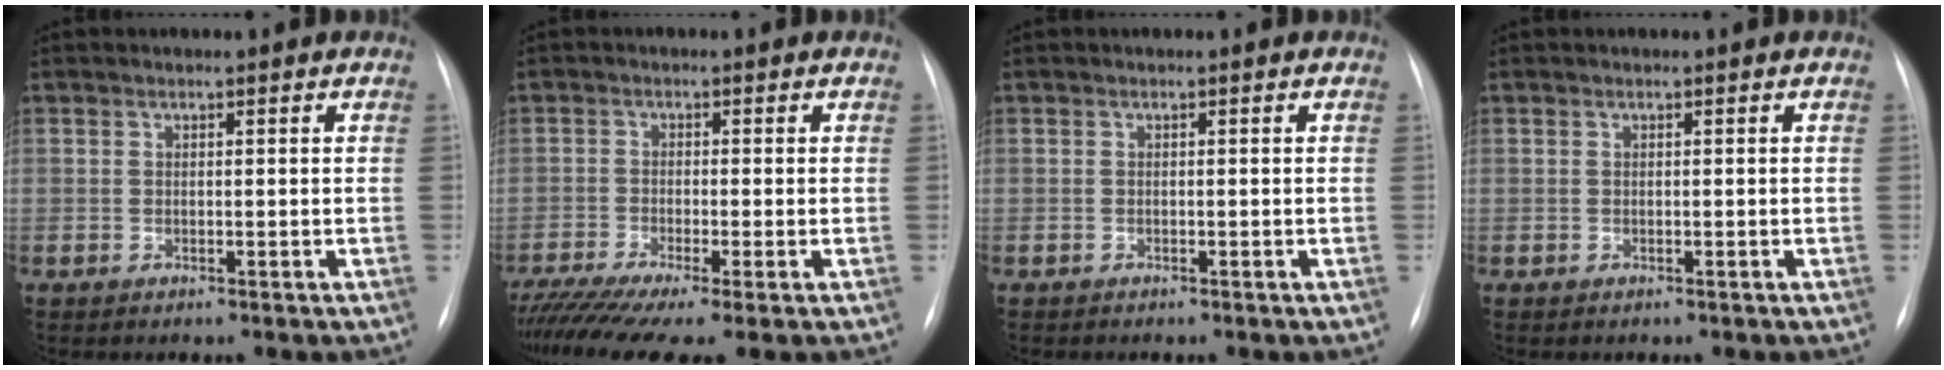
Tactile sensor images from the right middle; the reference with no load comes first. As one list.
[{"total": 9.9, "force": [-7.2, 0.7, 6.7], "torque": [-0.119, -0.017, -0.122]}, {"total": 0.0}, {"total": 0.0}]